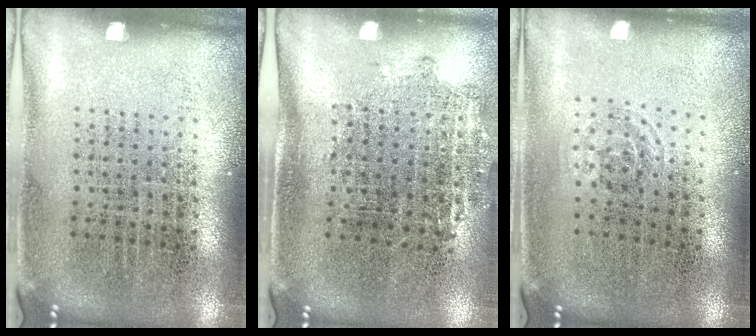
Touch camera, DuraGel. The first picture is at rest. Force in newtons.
{"total": 1.2, "press": 0.9, "slide": 0.8}
{"total": 0.8, "press": 0.6, "slide": 0.5}